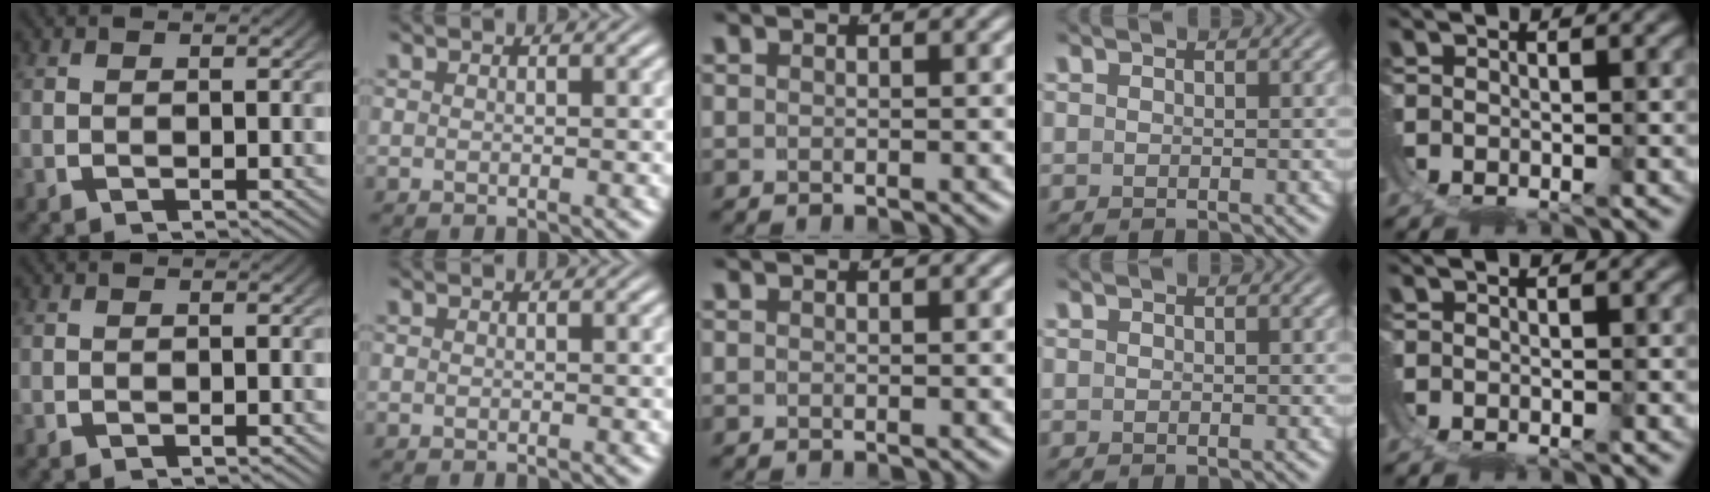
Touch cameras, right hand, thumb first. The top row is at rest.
{}